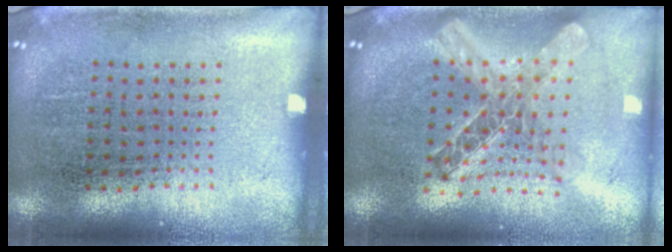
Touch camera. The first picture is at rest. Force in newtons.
{"total": 2.1, "press": 1.8, "slide": 1.2}